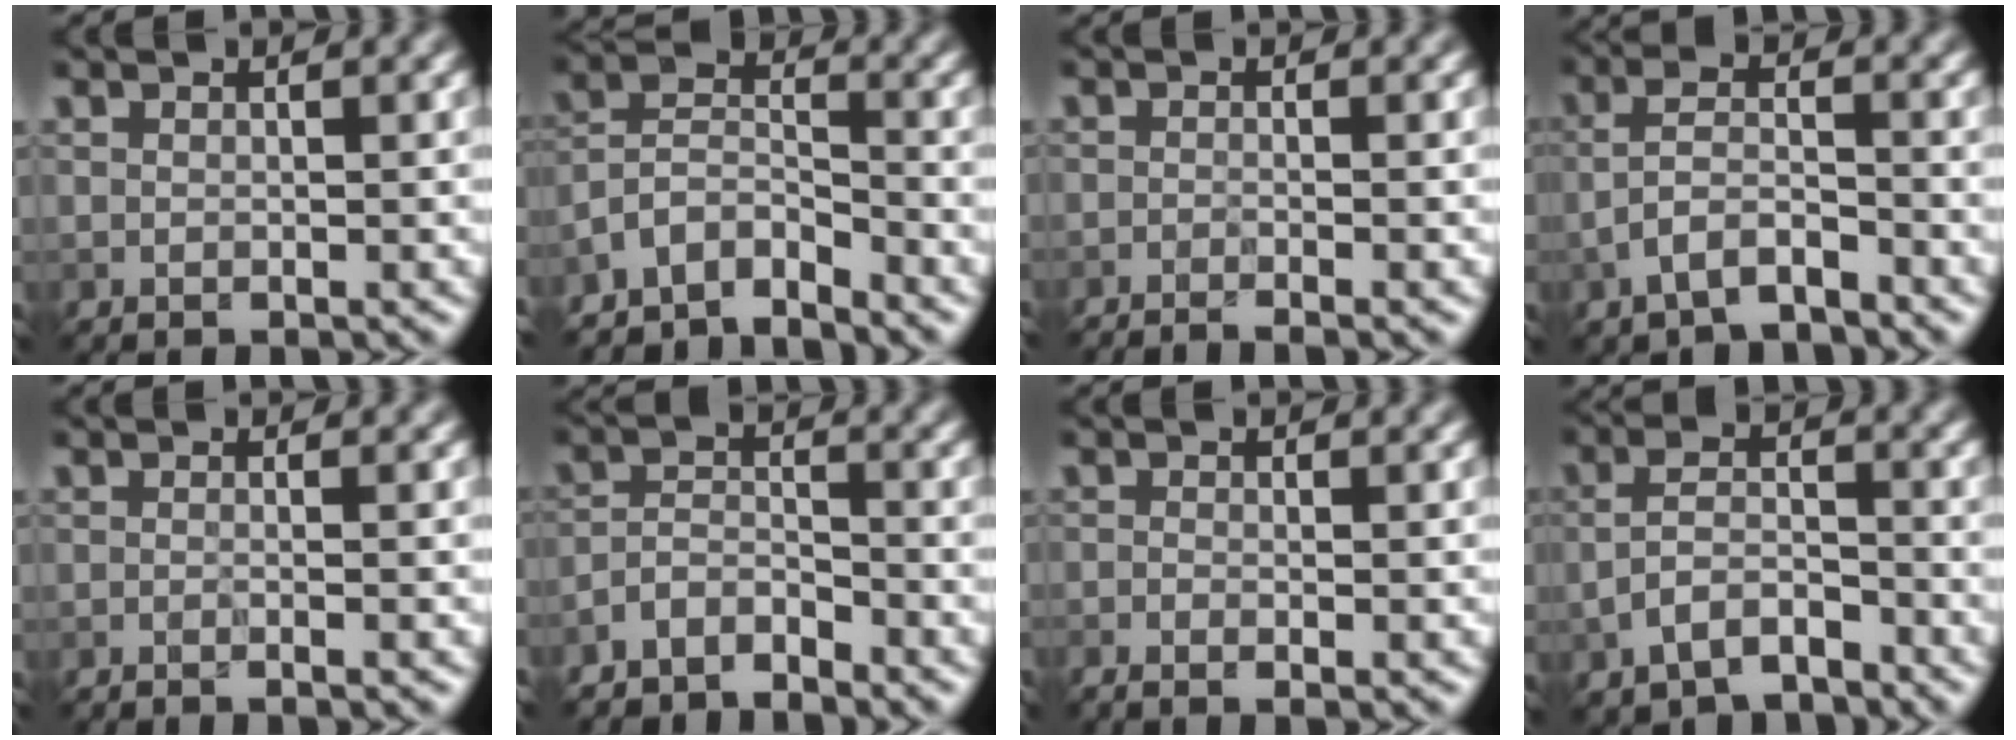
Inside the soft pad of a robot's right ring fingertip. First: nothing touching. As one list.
[{"total": 5.3, "force": [-4.8, 1.5, 1.5], "torque": [-0.025, -0.002, -0.097]}, {"total": 2.8, "force": [-2.1, 0.5, 1.7], "torque": [-0.021, 0.002, -0.035]}, {"total": 3.6, "force": [-2.3, 1.3, 2.5], "torque": [-0.055, 0.006, -0.052]}, {"total": 1.8, "force": [-0.7, 0.7, 1.5], "torque": [-0.002, -0.005, -0.027]}, {"total": 3.6, "force": [-3.3, 1.0, 1.1], "torque": [-0.022, -0.002, -0.075]}, {"total": 1.8, "force": [-1.1, 0.5, 1.4], "torque": [-0.033, -0.009, -0.021]}, {"total": 4.2, "force": [-2.5, 2.0, 2.7], "torque": [-0.053, 0.004, -0.058]}]